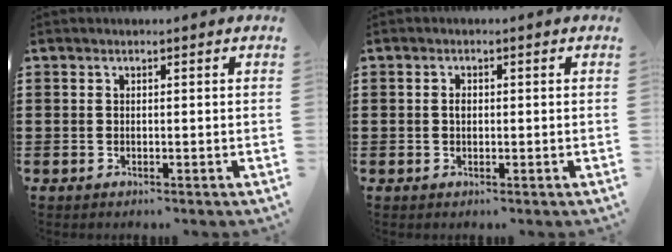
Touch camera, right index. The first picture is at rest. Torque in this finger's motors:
{"motor_torque": [0.22, 0.29, 0.10, 0.04]}